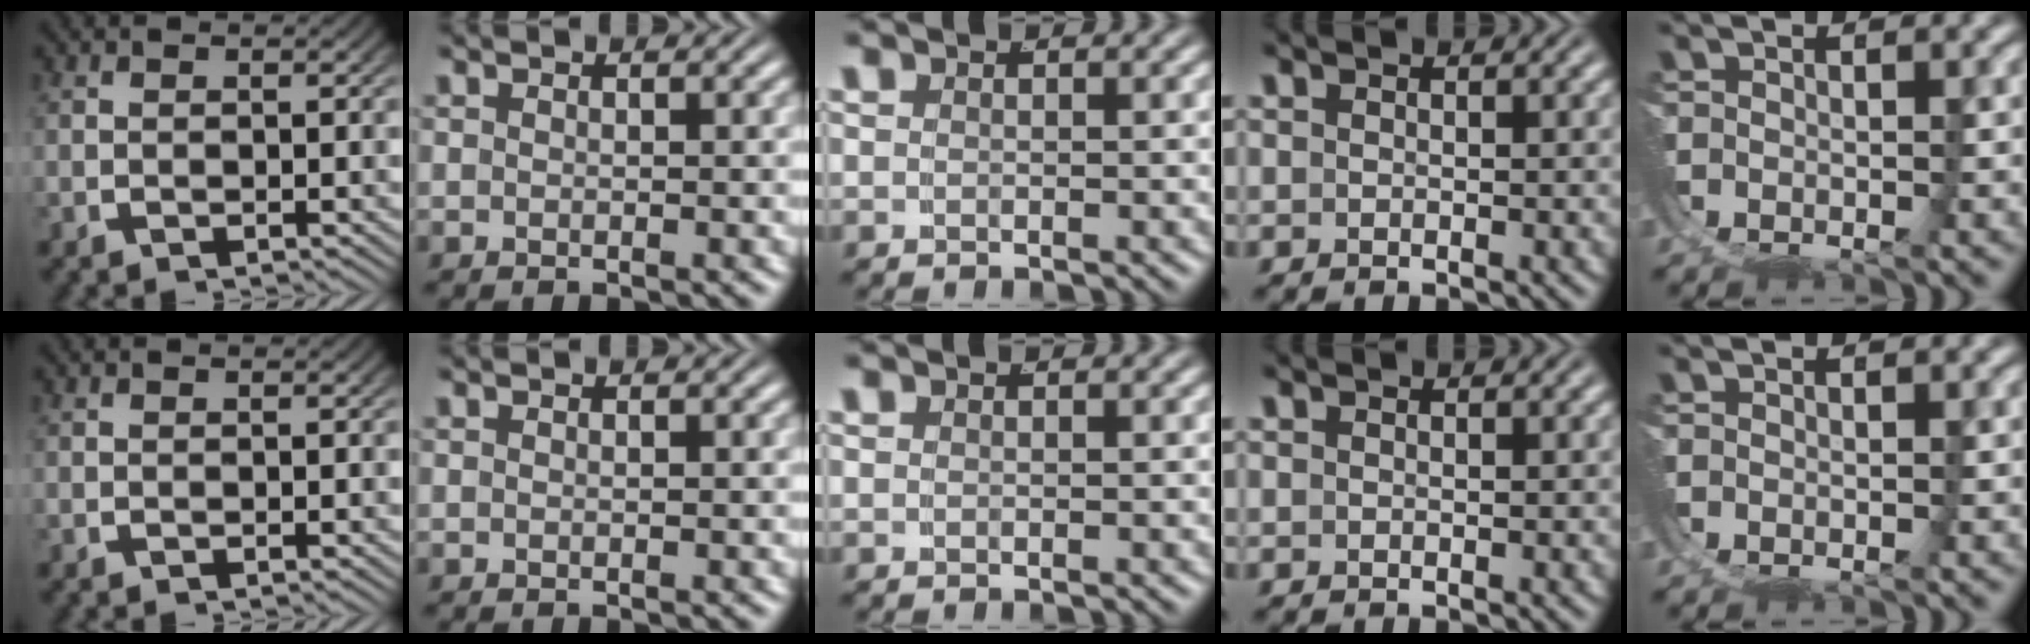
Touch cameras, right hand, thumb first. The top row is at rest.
{}